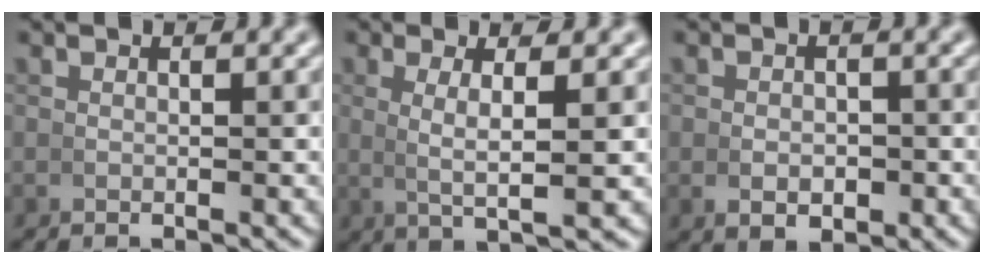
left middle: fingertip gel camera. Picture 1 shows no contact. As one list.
[{"total": 3.9, "force": [1.0, 0.2, 3.8], "torque": [-0.064, -0.001, 0.023]}, {"total": 2.2, "force": [-0.6, 1.5, 1.6], "torque": [-0.025, -0.009, -0.002]}]